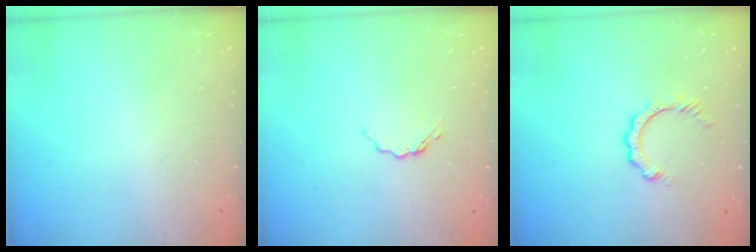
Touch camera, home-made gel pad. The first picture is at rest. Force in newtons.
{"total": 4.5, "press": 4.5, "slide": 0.4}
{"total": 2.8, "press": 2.7, "slide": 0.4}